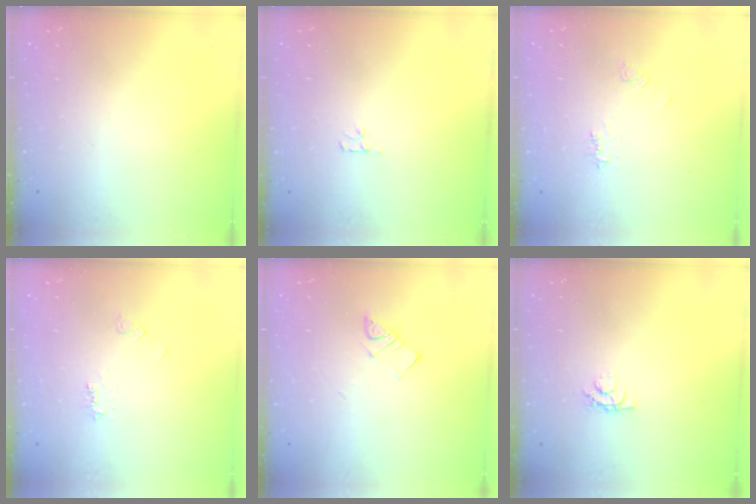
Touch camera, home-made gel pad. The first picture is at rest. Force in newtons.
{"total": 2.7, "press": 2.7, "slide": 0.3}
{"total": 4.5, "press": 4.5, "slide": 0.7}
{"total": 4.5, "press": 4.5, "slide": 0.7}
{"total": 3.9, "press": 3.9, "slide": 0.5}
{"total": 3.6, "press": 3.6, "slide": 0.4}